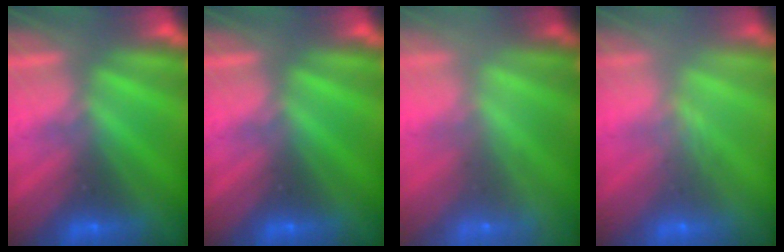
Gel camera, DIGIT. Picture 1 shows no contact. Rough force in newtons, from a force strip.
{"total": 0.0}
{"total": 6.7}
{"total": 2.4}